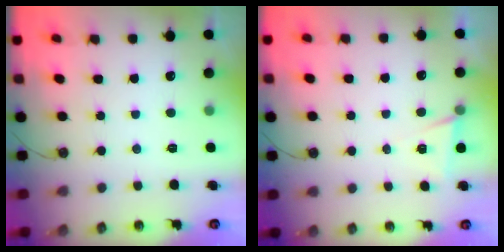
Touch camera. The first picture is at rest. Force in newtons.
{"total": 5.5, "press": 3.2, "slide": 4.4}